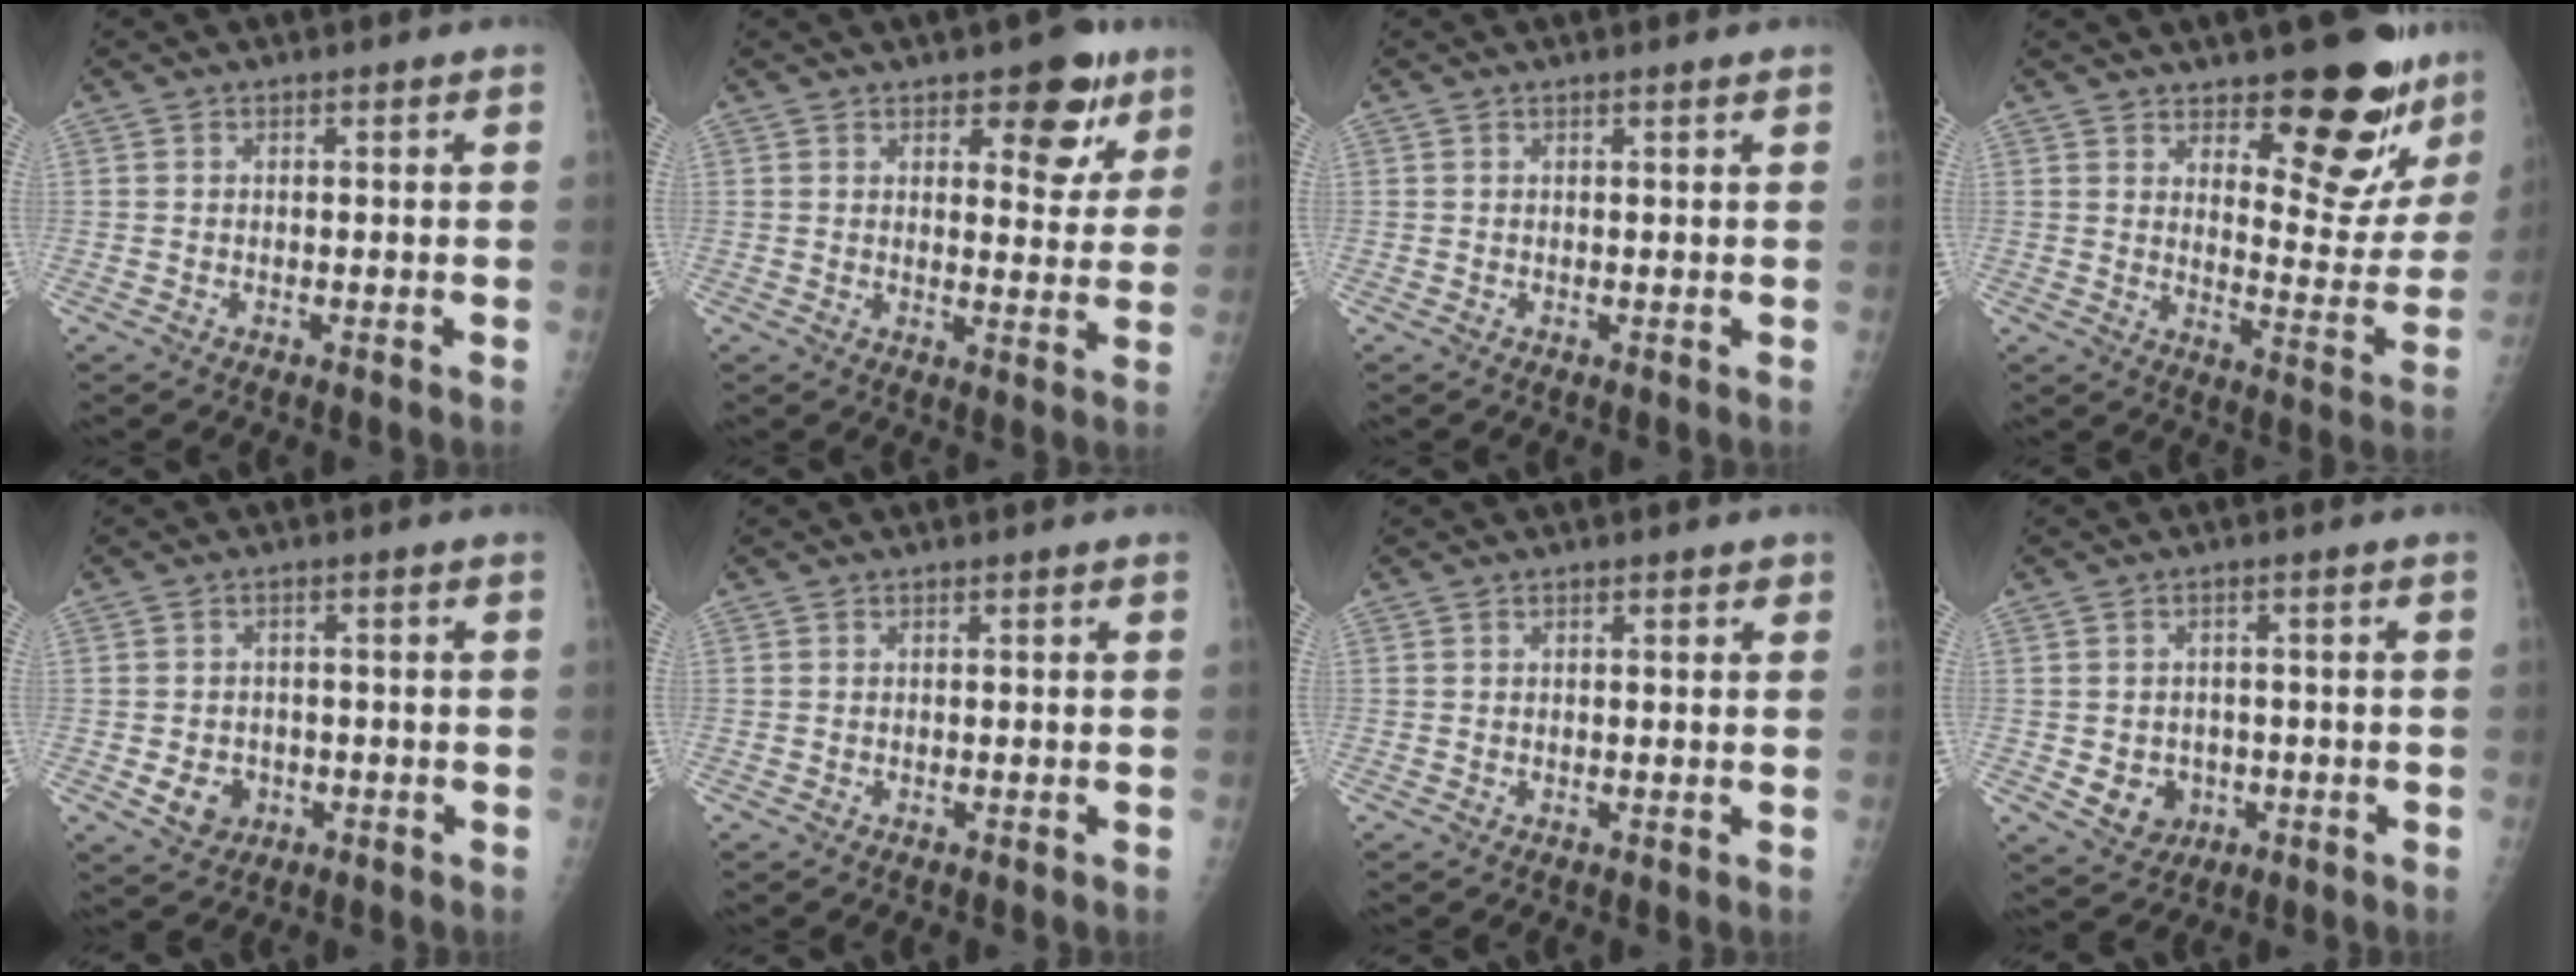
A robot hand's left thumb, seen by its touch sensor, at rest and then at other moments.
{"total": 9.4, "force": [5.3, 4.5, 6.3], "torque": [-0.041, -0.025, 0.068]}
{"total": 0.8, "force": [0.6, 0.0, 0.5], "torque": [-0.007, 0.000, 0.011]}
{"total": 18.6, "force": [13.3, 6.7, 11.1], "torque": [-0.095, -0.108, 0.180]}
{"total": 4.8, "force": [-1.4, 4.0, 2.2], "torque": [-0.022, 0.007, -0.013]}
{"total": 0.0}
{"total": 1.5, "force": [0.9, 0.7, 1.0], "torque": [-0.008, -0.001, 0.009]}
{"total": 5.7, "force": [-1.3, 4.9, 2.6], "torque": [-0.020, 0.008, -0.010]}